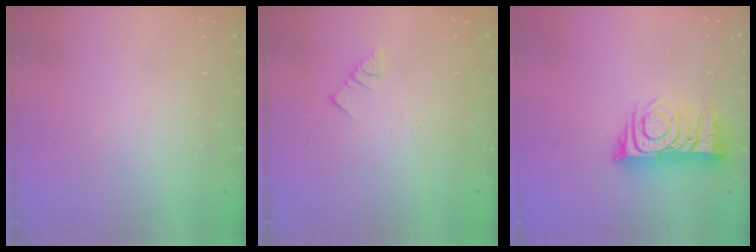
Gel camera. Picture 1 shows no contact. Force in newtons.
{"total": 2.4, "press": 2.3, "slide": 0.4}
{"total": 12.2, "press": 12.1, "slide": 1.4}